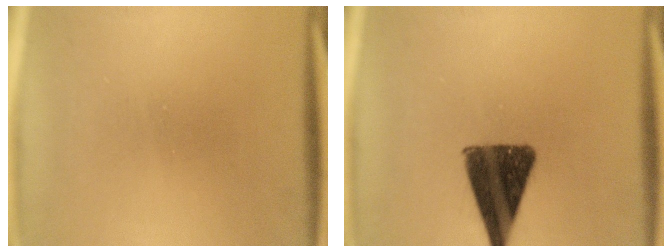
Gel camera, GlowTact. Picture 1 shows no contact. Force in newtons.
{"total": 10.2}